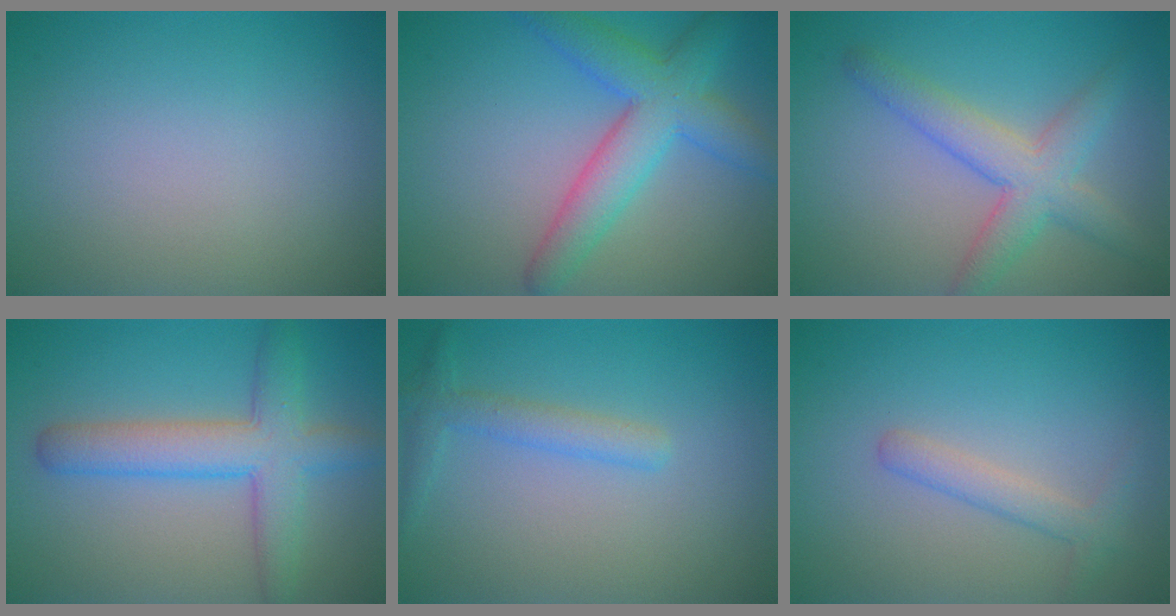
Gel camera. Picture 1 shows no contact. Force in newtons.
{"total": 5.9, "press": 5.9, "slide": 0.2}
{"total": 4.6, "press": 4.6, "slide": 0.1}
{"total": 5.6, "press": 5.6, "slide": 0.1}
{"total": 2.2, "press": 2.2, "slide": 0.1}
{"total": 2.0, "press": 2.0, "slide": 0.0}